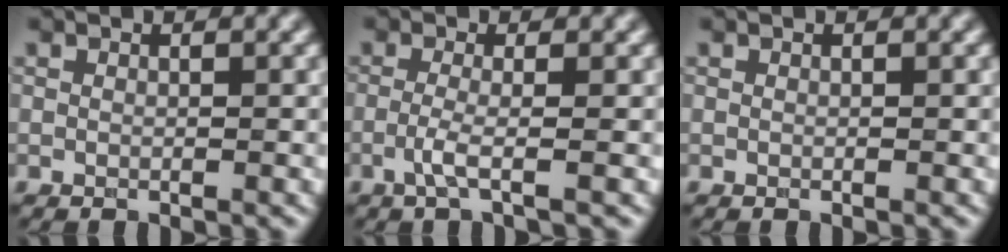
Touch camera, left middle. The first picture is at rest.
{"total": 2.0, "force": [-0.8, 0.2, 1.8], "torque": [-0.043, -0.002, -0.018]}
{"total": 0.0}